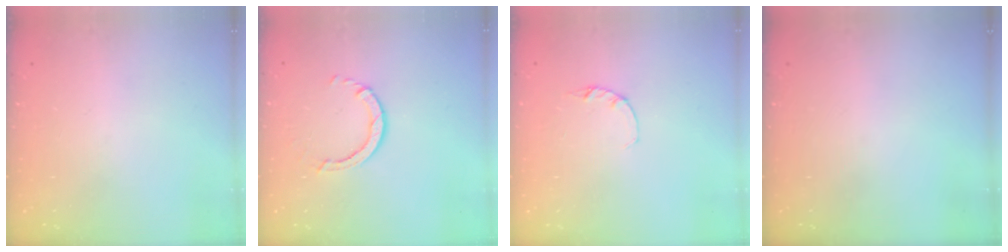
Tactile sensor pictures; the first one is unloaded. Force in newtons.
{"total": 3.0, "press": 3.0, "slide": 0.4}
{"total": 1.2, "press": 1.1, "slide": 0.3}
{"total": 0.0}